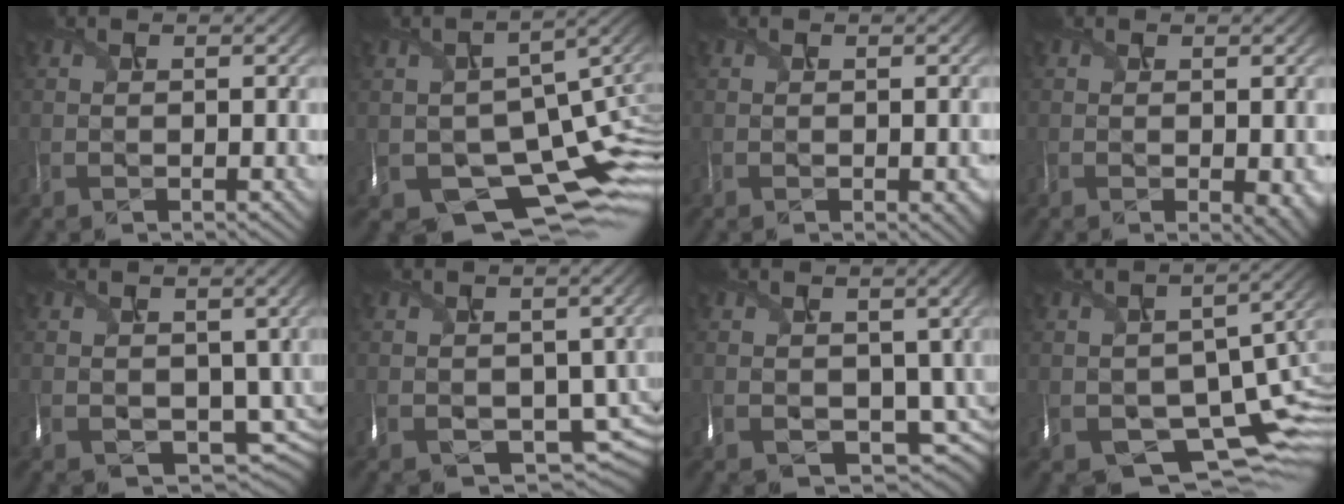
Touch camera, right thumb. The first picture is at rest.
{"total": 12.4, "force": [-4.5, 7.6, 8.7], "torque": [-0.172, -0.045, -0.050]}
{"total": 1.4, "force": [-0.6, 0.5, 1.2], "torque": [-0.010, -0.005, -0.003]}
{"total": 4.0, "force": [-0.9, 1.7, 3.5], "torque": [-0.025, -0.008, -0.008]}
{"total": 5.2, "force": [-0.1, 3.8, 3.5], "torque": [-0.096, -0.024, 0.010]}
{"total": 5.0, "force": [-1.4, 3.5, 3.3], "torque": [-0.082, -0.026, -0.010]}
{"total": 5.8, "force": [0.0, 4.2, 3.9], "torque": [-0.103, -0.026, 0.014]}
{"total": 10.8, "force": [-4.7, 6.0, 7.6], "torque": [-0.146, -0.038, -0.055]}